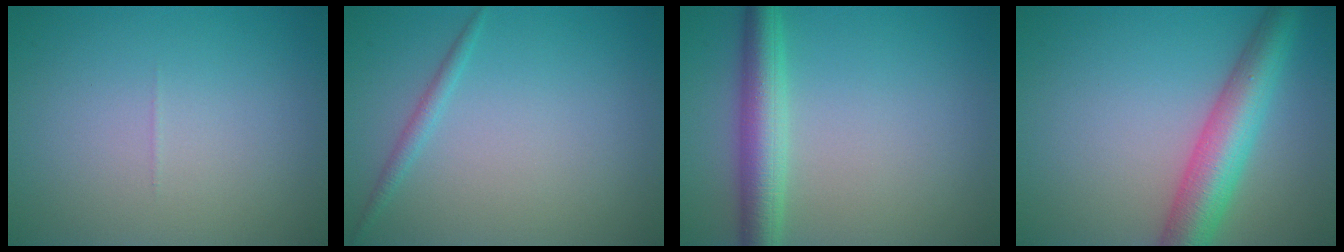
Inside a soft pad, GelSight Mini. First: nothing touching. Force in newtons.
{"total": 1.1, "press": 1.1, "slide": 0.1}
{"total": 4.4, "press": 4.4, "slide": 0.1}
{"total": 6.5, "press": 6.5, "slide": 0.2}